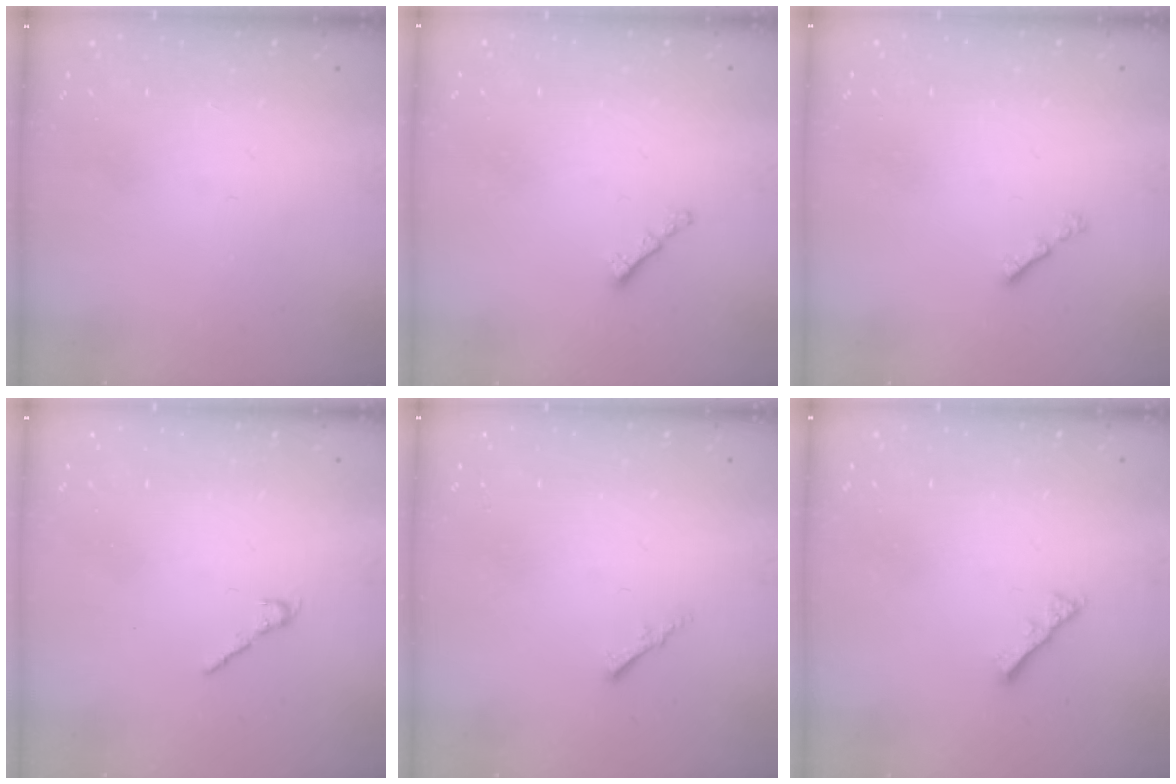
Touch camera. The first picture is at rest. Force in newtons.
{"total": 0.8, "press": 0.7, "slide": 0.4}
{"total": 1.3, "press": 1.2, "slide": 0.5}
{"total": 2.5, "press": 2.4, "slide": 0.7}
{"total": 1.5, "press": 1.5, "slide": 0.4}
{"total": 2.8, "press": 2.8, "slide": 0.6}